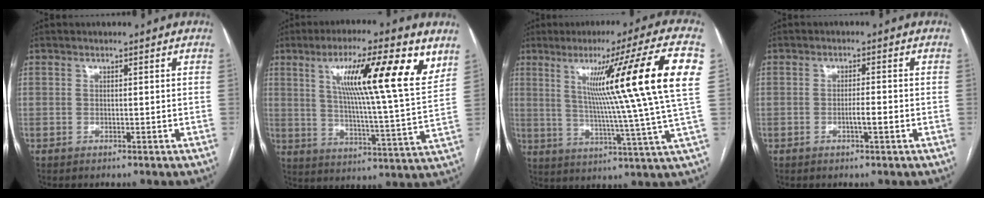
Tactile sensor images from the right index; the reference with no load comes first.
{"total": 17.2, "force": [7.9, 0.6, 15.3], "torque": [-0.238, 0.005, 0.113]}
{"total": 20.2, "force": [5.4, -2.7, 19.3], "torque": [-0.274, -0.004, 0.065]}
{"total": 2.4, "force": [-0.8, 0.2, 2.3], "torque": [-0.038, 0.001, -0.013]}